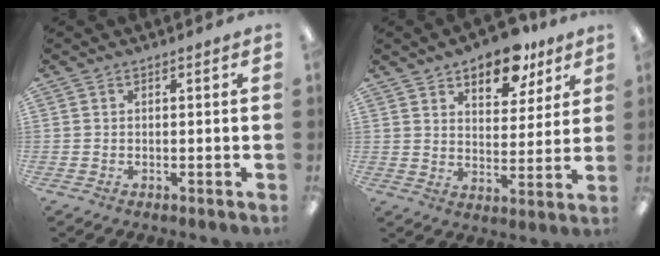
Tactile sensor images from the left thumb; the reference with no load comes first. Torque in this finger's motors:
{"motor_torque": [0.25, 0.34, -0.09, -0.02, 0.06]}